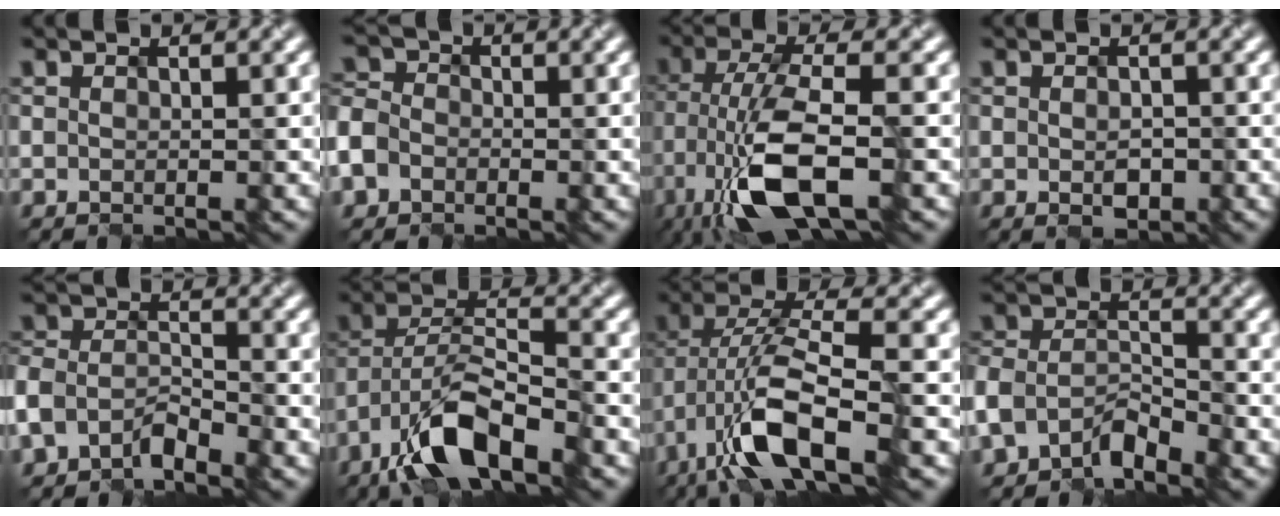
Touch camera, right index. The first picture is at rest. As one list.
[{"total": 4.7, "force": [-1.8, 3.8, 2.1], "torque": [-0.038, -0.001, -0.045]}, {"total": 8.7, "force": [-4.4, 2.5, 7.0], "torque": [-0.144, 0.001, -0.086]}, {"total": 1.6, "force": [-0.5, 1.0, 1.1], "torque": [-0.020, -0.004, -0.004]}, {"total": 3.7, "force": [-2.8, 1.9, 1.6], "torque": [-0.034, 0.003, -0.059]}, {"total": 8.4, "force": [-5.6, 2.8, 5.6], "torque": [-0.103, 0.007, -0.106]}, {"total": 8.6, "force": [-4.2, 2.6, 7.0], "torque": [-0.141, 0.009, -0.083]}, {"total": 4.4, "force": [-3.3, 2.2, 2.0], "torque": [-0.041, 0.002, -0.068]}]